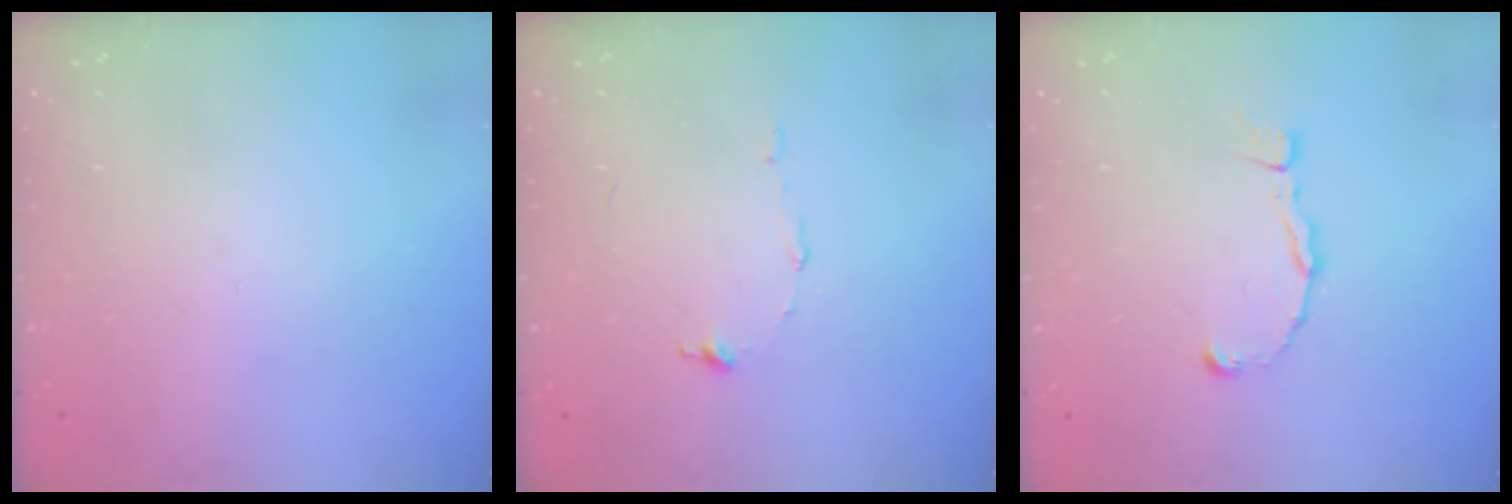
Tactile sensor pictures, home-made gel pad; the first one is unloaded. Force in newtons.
{"total": 6.0, "press": 6.0, "slide": 0.5}
{"total": 2.3, "press": 2.3, "slide": 0.2}